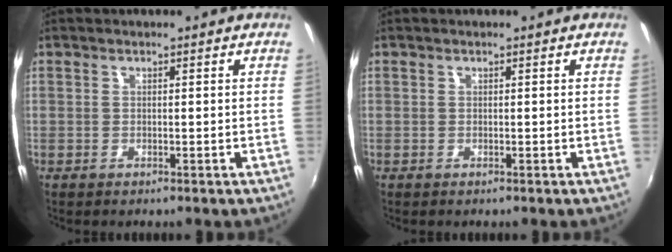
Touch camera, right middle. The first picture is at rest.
{"total": 0.0}